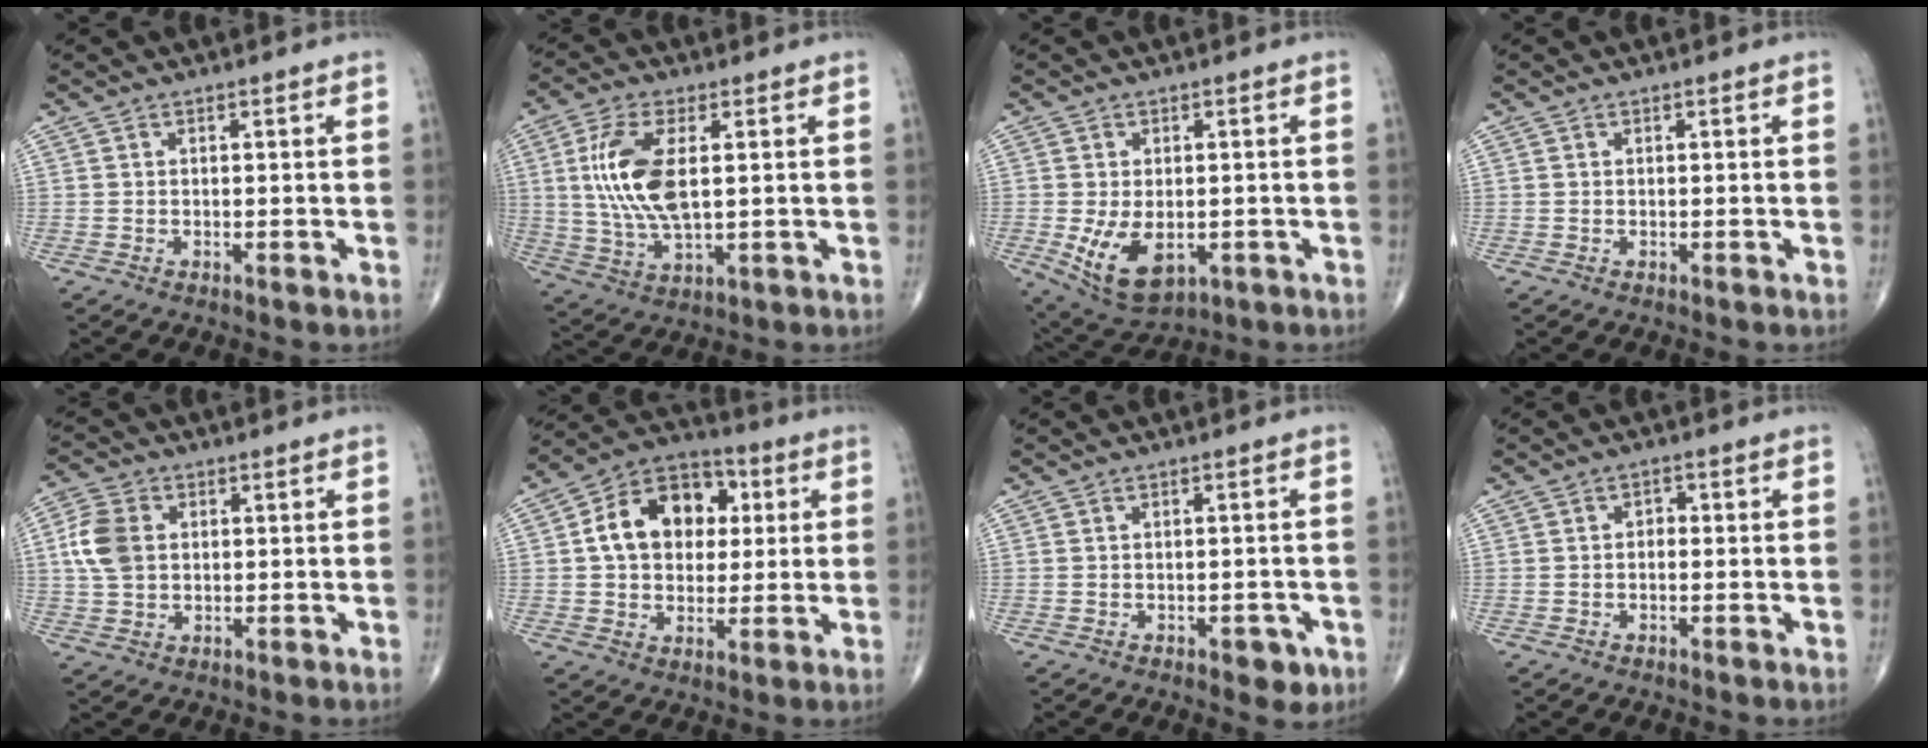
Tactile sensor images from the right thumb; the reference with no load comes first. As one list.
[{"total": 12.6, "force": [2.0, 5.5, 11.2], "torque": [-0.237, -0.008, 0.044]}, {"total": 9.5, "force": [-2.0, 5.7, 7.3], "torque": [-0.122, -0.010, -0.017]}, {"total": 0.0}, {"total": 7.6, "force": [1.0, 5.5, 5.1], "torque": [-0.104, 0.007, 0.018]}, {"total": 15.3, "force": [2.7, 11.2, 10.1], "torque": [-0.126, 0.014, 0.034]}, {"total": 3.6, "force": [-1.7, 1.9, 2.6], "torque": [-0.013, 0.006, -0.019]}, {"total": 1.3, "force": [-0.3, 1.0, 0.7], "torque": [0.001, 0.003, -0.010]}]